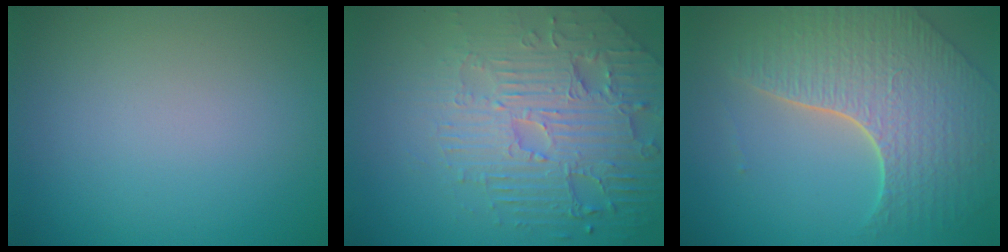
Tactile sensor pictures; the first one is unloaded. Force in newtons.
{"total": 6.9, "press": 5.3, "slide": 4.4}
{"total": 7.6, "press": 5.5, "slide": 5.2}